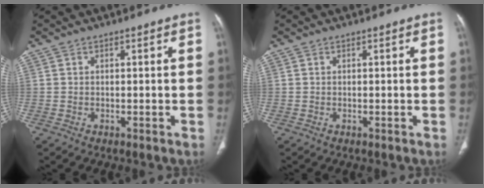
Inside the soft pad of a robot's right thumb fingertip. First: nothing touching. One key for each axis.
{"total": 0.0}